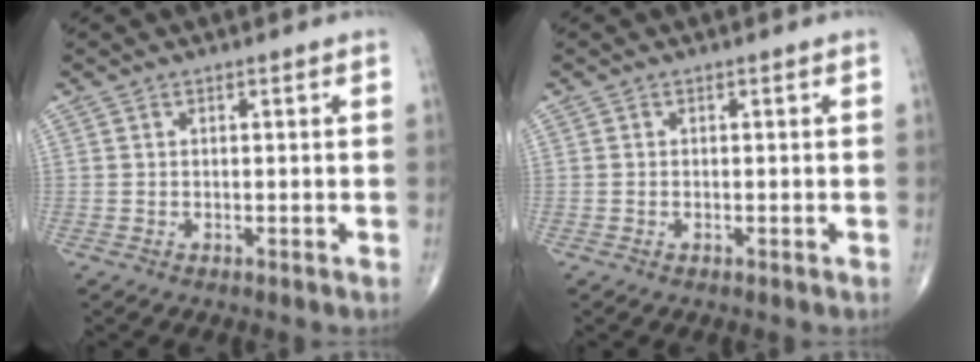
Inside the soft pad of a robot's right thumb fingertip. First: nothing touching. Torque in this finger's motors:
{"motor_torque": [-0.14, 0.02, 0.03, 0.05, -0.05]}